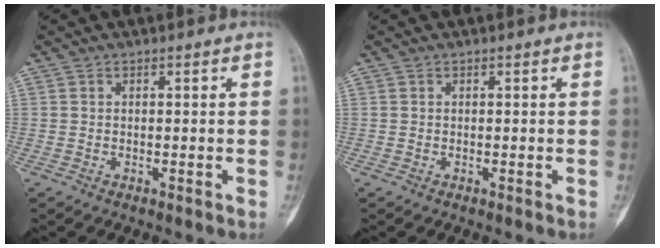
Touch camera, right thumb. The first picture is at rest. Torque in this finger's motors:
{"motor_torque": [0.00, 0.00, 0.02, 0.02, 0.00]}